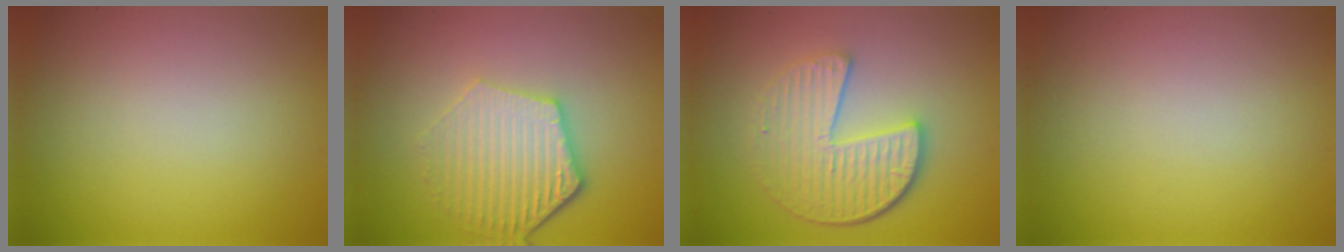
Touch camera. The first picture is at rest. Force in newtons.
{"total": 5.6, "press": 4.2, "slide": 3.7}
{"total": 5.9, "press": 4.3, "slide": 4.1}
{"total": 0.0}